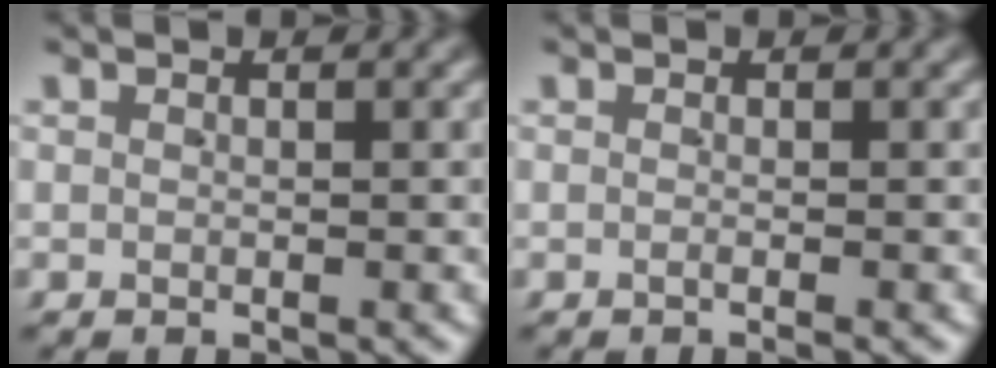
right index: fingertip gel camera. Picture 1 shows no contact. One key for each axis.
{"total": 0.7, "fx": -0.5, "fy": -0.1, "fz": 0.5, "tx": -0.003, "ty": 0.004, "tz": -0.012}